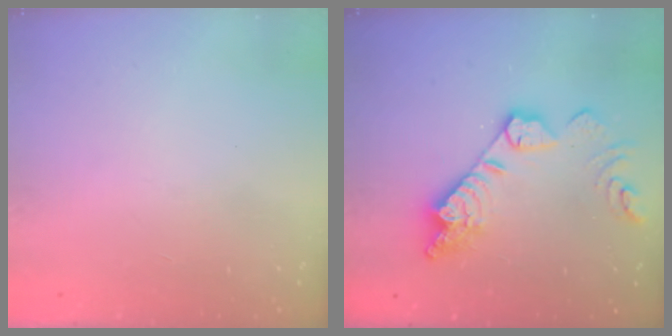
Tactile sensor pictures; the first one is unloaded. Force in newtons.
{"total": 15.8, "press": 15.7, "slide": 1.4}